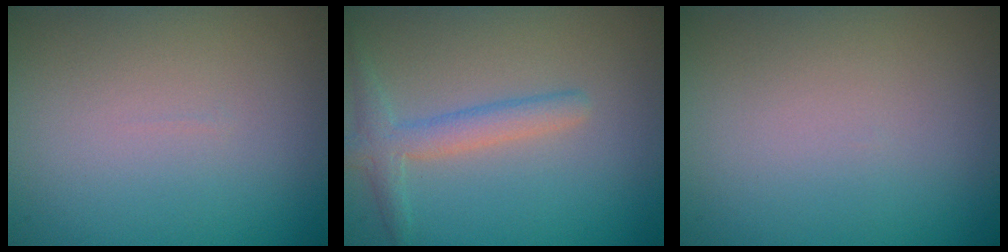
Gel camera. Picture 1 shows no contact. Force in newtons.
{"total": 2.5, "press": 2.5, "slide": 0.1}
{"total": 0.0}